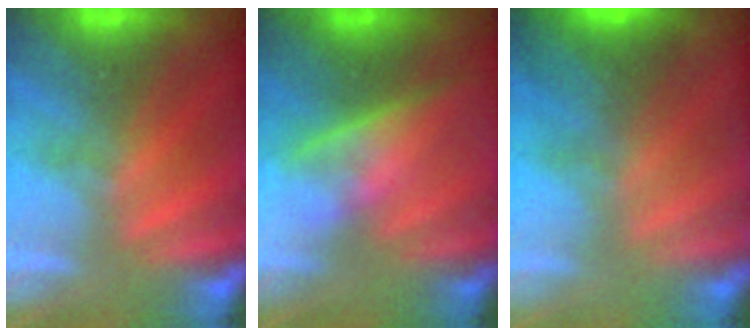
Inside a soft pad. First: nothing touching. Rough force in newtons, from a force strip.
{"total": 2.7}
{"total": 2.8}